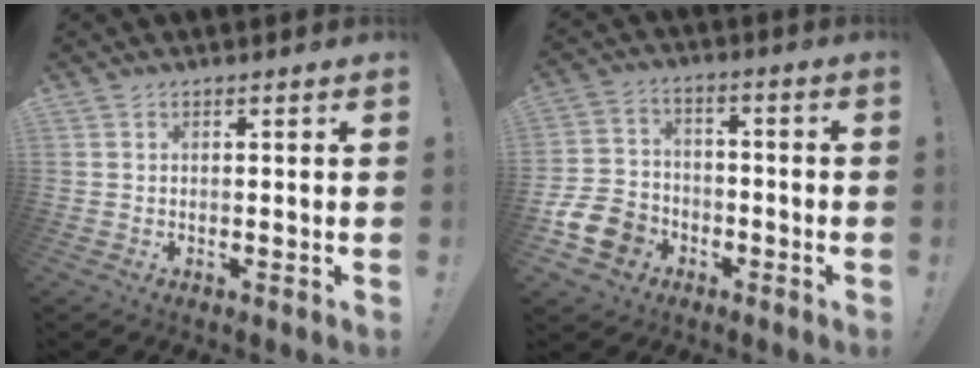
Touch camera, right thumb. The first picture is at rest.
{"total": 12.6, "force": [-6.1, 9.7, 5.3], "torque": [-0.113, 0.043, -0.110]}